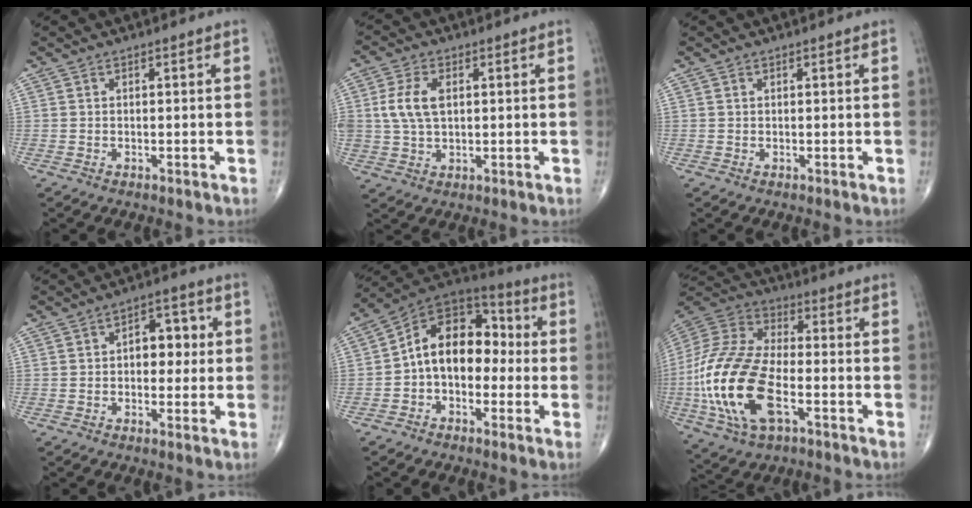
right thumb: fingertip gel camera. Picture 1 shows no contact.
{"total": 7.1, "force": [1.2, 4.3, 5.6], "torque": [-0.117, 0.002, 0.026]}
{"total": 0.0}
{"total": 6.6, "force": [0.6, 4.3, 5.0], "torque": [-0.036, 0.018, 0.002]}
{"total": 14.3, "force": [-1.0, 9.7, 10.4], "torque": [-0.131, 0.052, -0.033]}
{"total": 22.9, "force": [-6.0, 11.4, 19.0], "torque": [-0.418, 0.011, -0.109]}